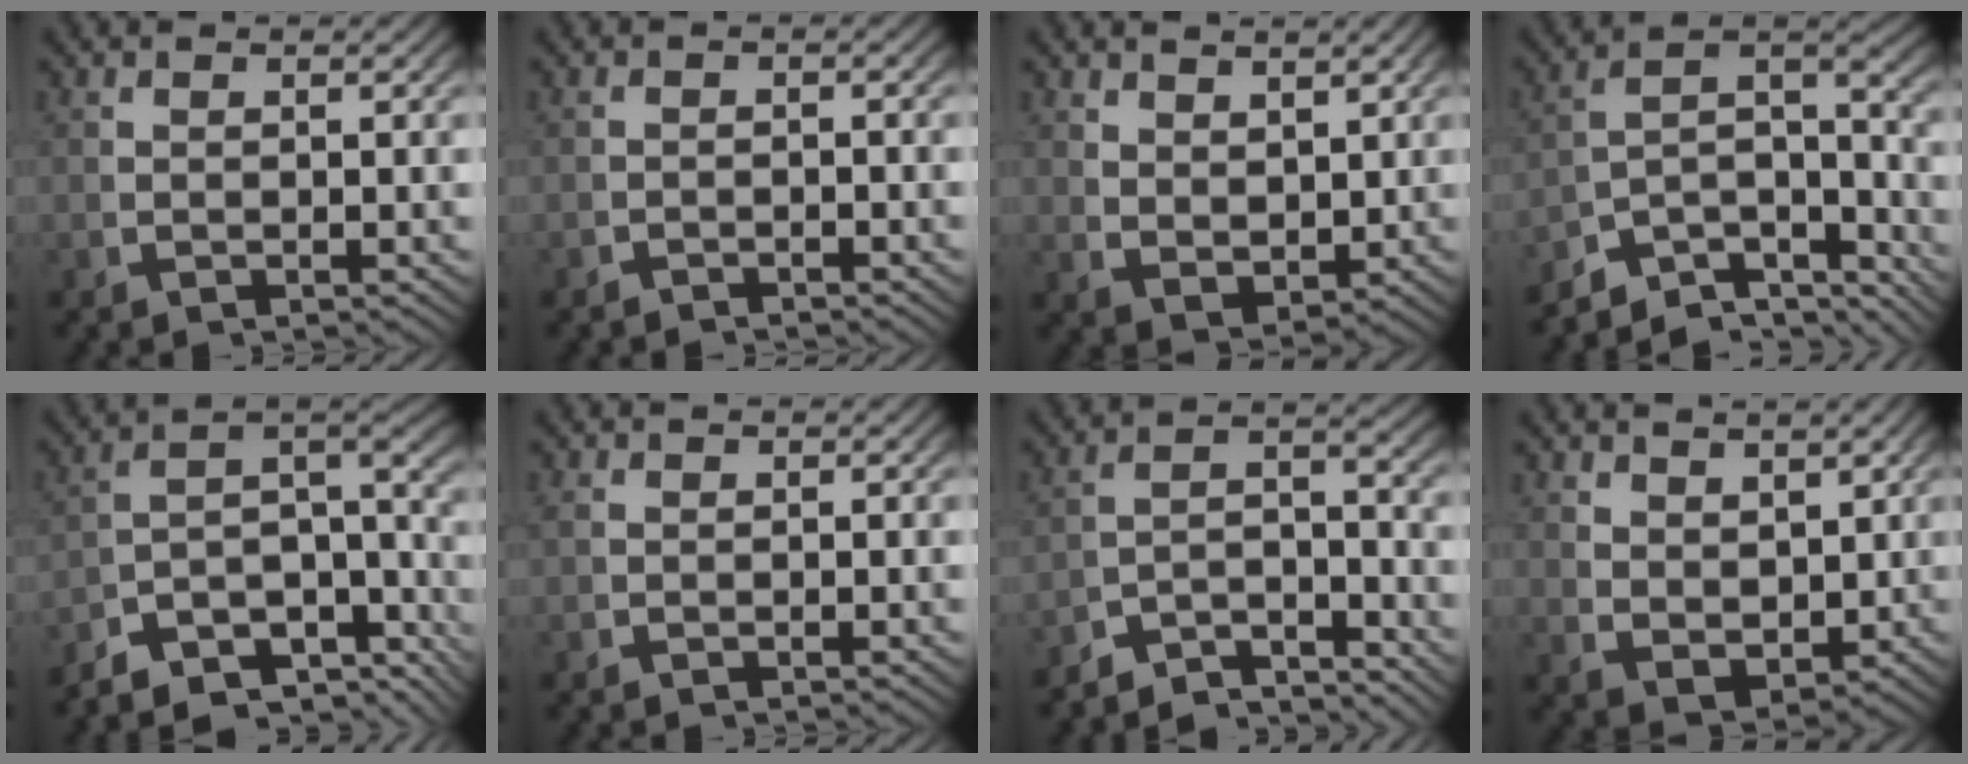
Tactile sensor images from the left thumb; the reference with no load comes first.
{"total": 1.4, "force": [-1.4, 0.2, 0.1], "torque": [-0.001, -0.008, -0.023]}
{"total": 3.1, "force": [1.5, 1.9, 1.9], "torque": [-0.034, -0.017, 0.046]}
{"total": 10.3, "force": [-2.9, 7.1, 7.0], "torque": [-0.138, -0.034, -0.047]}
{"total": 11.7, "force": [-3.2, 7.4, 8.6], "torque": [-0.143, -0.025, -0.055]}
{"total": 0.0}
{"total": 7.0, "force": [-4.3, 3.4, 4.3], "torque": [-0.070, -0.032, -0.067]}
{"total": 3.8, "force": [1.4, 2.5, 2.4], "torque": [-0.050, -0.021, 0.045]}